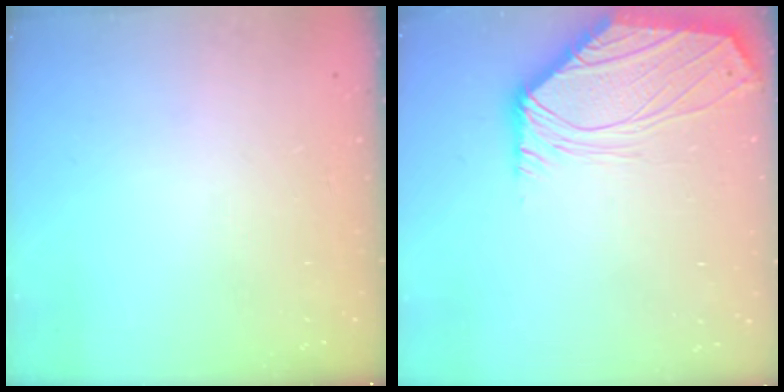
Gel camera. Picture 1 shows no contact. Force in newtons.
{"total": 3.0, "press": 2.9, "slide": 0.5}